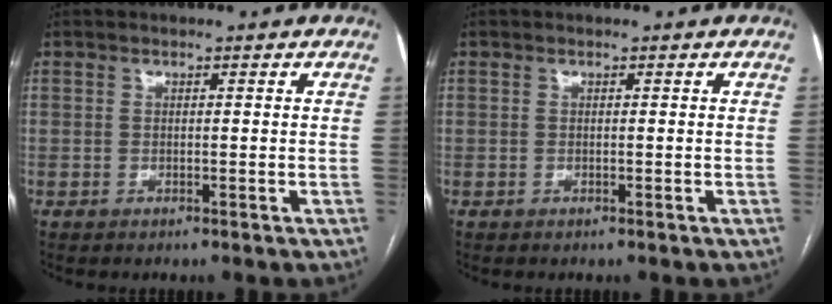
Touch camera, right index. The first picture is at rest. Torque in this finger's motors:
{"motor_torque": [0.00, 0.00, 0.00, 0.01]}